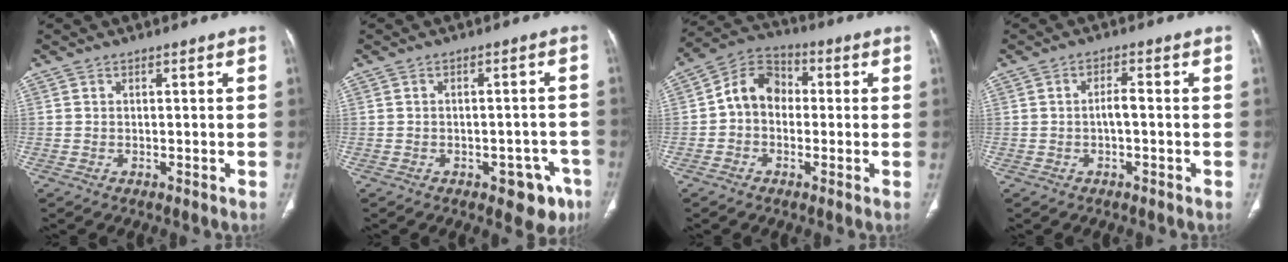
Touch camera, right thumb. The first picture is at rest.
{"total": 7.1, "force": [-3.8, 3.9, 4.6], "torque": [-0.027, 0.021, -0.042]}
{"total": 8.7, "force": [-0.3, 6.9, 5.2], "torque": [-0.068, 0.032, -0.023]}
{"total": 2.4, "force": [-0.5, 0.8, 2.2], "torque": [-0.039, 0.012, -0.008]}